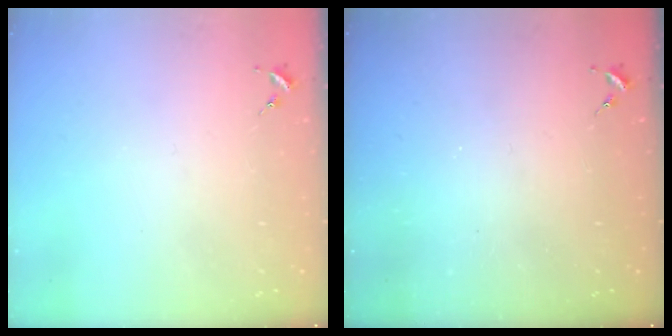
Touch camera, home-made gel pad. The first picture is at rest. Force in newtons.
{"total": 0.0}